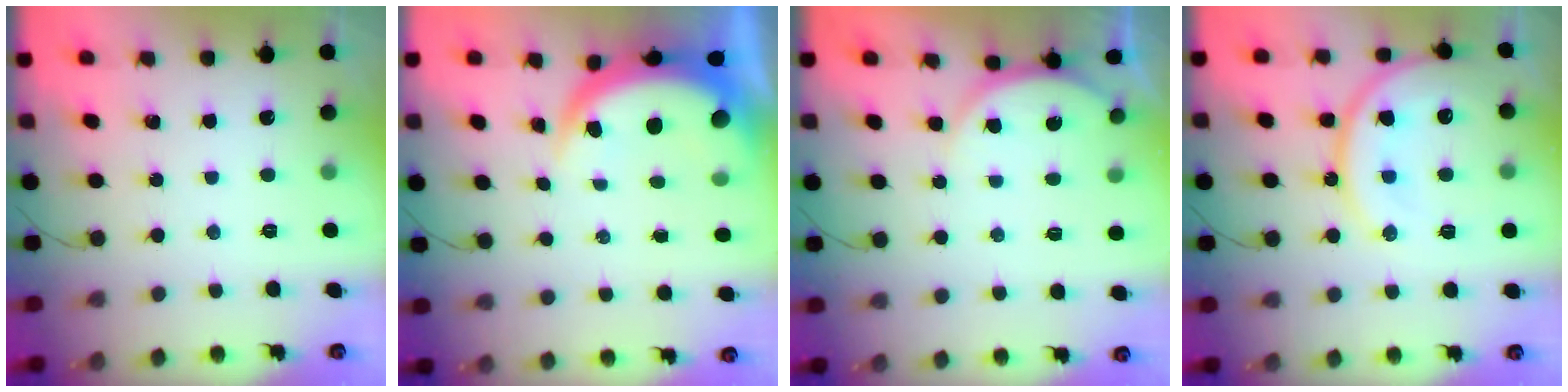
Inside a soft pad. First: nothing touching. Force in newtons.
{"total": 6.7, "press": 6.7, "slide": 0.7}
{"total": 5.0, "press": 5.0, "slide": 0.6}
{"total": 15.8, "press": 15.6, "slide": 2.1}